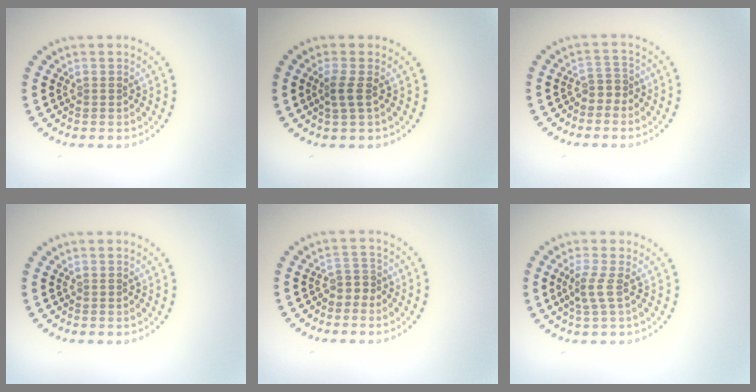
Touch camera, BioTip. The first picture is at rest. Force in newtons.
{"total": 1.6, "press": 1.3, "slide": 1.0}
{"total": 1.6, "press": 1.2, "slide": 1.0}
{"total": 0.0}
{"total": 1.6, "press": 1.2, "slide": 1.0}
{"total": 1.8, "press": 1.3, "slide": 1.2}